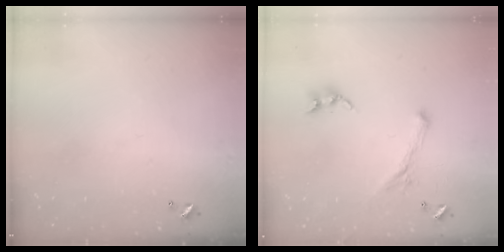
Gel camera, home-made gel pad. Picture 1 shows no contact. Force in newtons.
{"total": 1.6, "press": 1.5, "slide": 0.4}